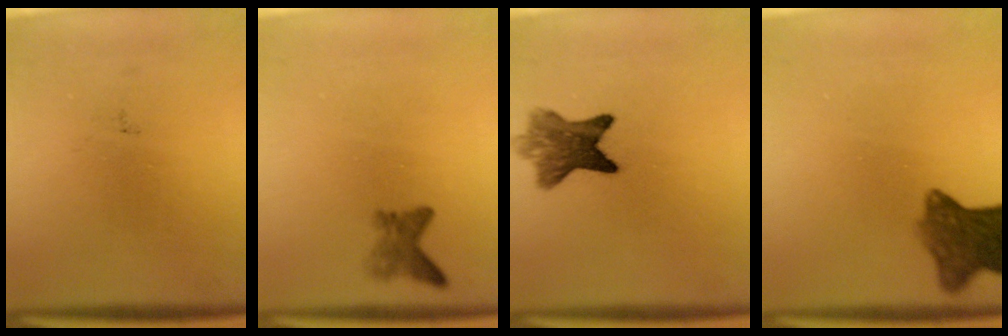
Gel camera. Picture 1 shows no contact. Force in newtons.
{"total": 2.0}
{"total": 7.0}
{"total": 7.6}